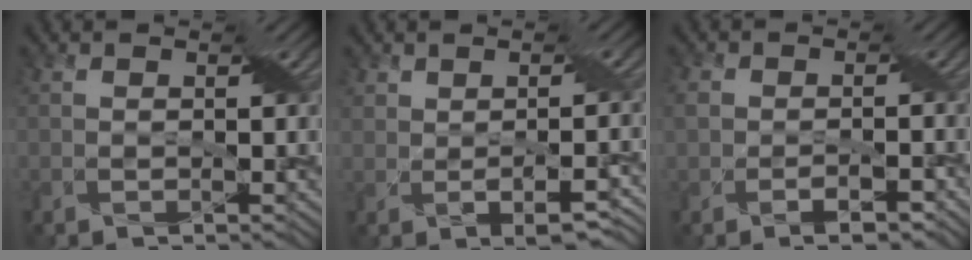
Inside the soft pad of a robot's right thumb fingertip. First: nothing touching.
{"total": 5.3, "force": [-0.4, 2.8, 4.4], "torque": [-0.072, -0.005, 0.003]}
{"total": 4.1, "force": [-1.7, 2.6, 2.8], "torque": [-0.046, -0.005, -0.031]}